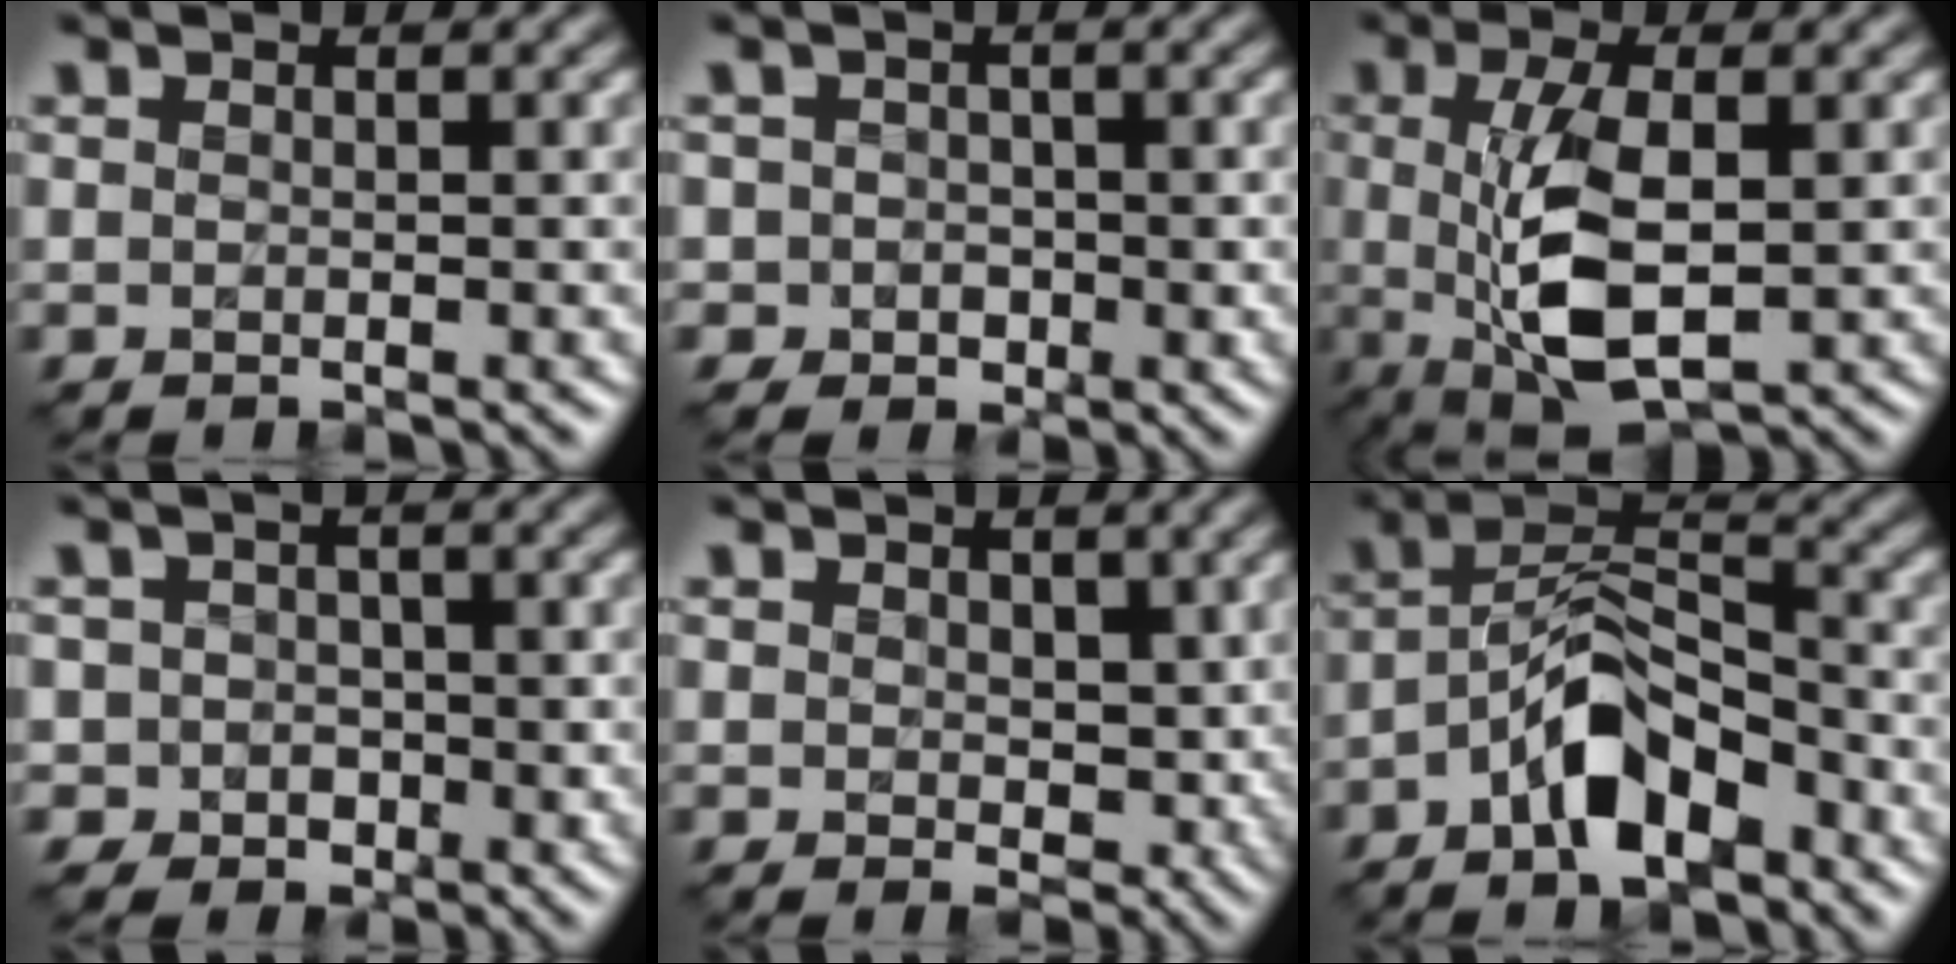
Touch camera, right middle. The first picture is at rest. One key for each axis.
{"total": 2.2, "fx": -0.5, "fy": 2.1, "fz": 0.7, "tx": -0.001, "ty": 0.000, "tz": -0.013}
{"total": 6.8, "fx": -0.6, "fy": 2.2, "fz": 6.4, "tx": -0.141, "ty": -0.005, "tz": -0.006}
{"total": 2.9, "fx": -0.6, "fy": 2.7, "fz": 0.9, "tx": 0.002, "ty": 0.002, "tz": -0.023}
{"total": 2.3, "fx": 0.2, "fy": 1.8, "fz": 1.3, "tx": -0.027, "ty": -0.003, "tz": -0.001}
{"total": 6.4, "fx": -3.6, "fy": 2.8, "fz": 4.5, "tx": -0.071, "ty": 0.013, "tz": -0.076}